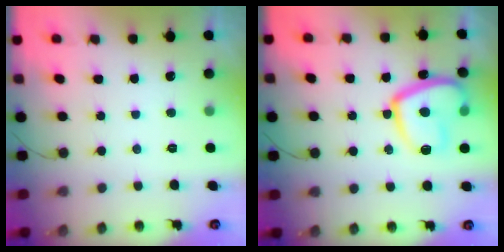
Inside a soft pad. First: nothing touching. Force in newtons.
{"total": 16.7, "press": 16.6, "slide": 2.0}